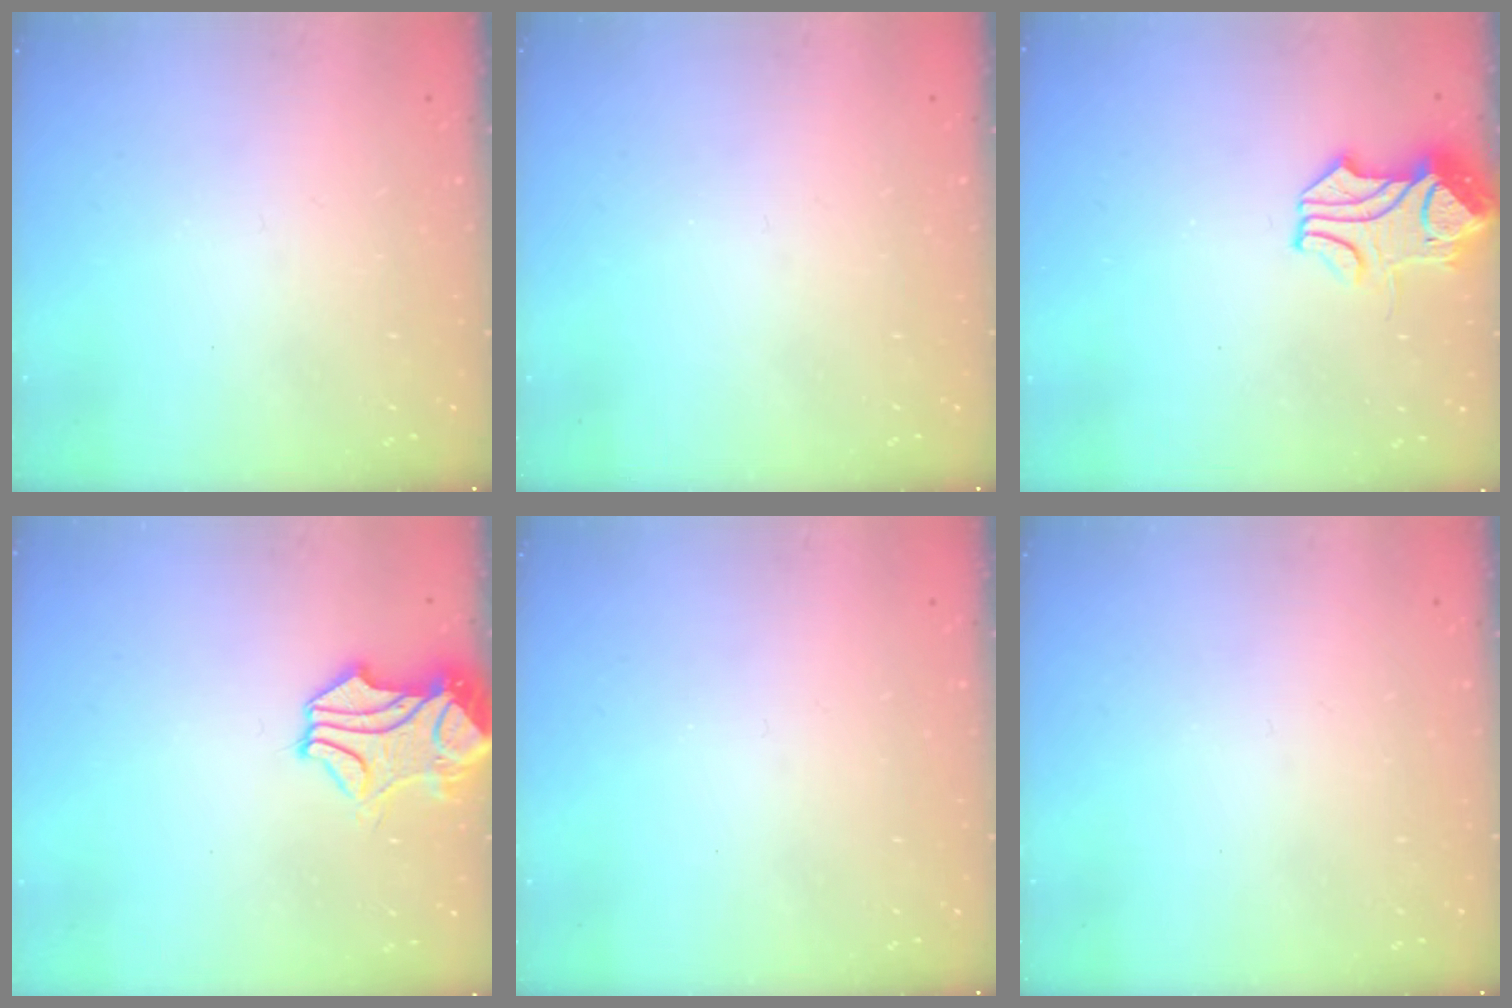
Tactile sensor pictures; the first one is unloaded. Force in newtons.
{"total": 0.0}
{"total": 1.5, "press": 1.4, "slide": 0.5}
{"total": 1.8, "press": 1.4, "slide": 1.2}
{"total": 0.0}
{"total": 0.0}